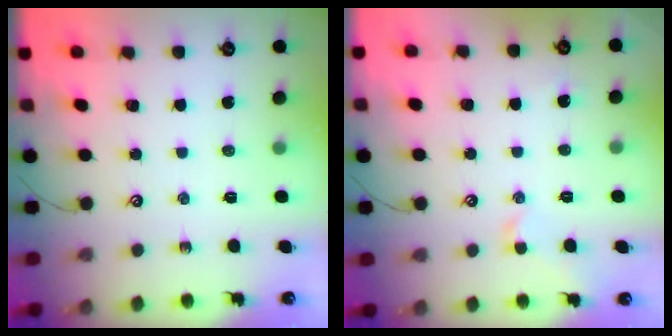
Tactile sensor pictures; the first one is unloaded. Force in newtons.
{"total": 2.3, "press": 2.1, "slide": 0.9}